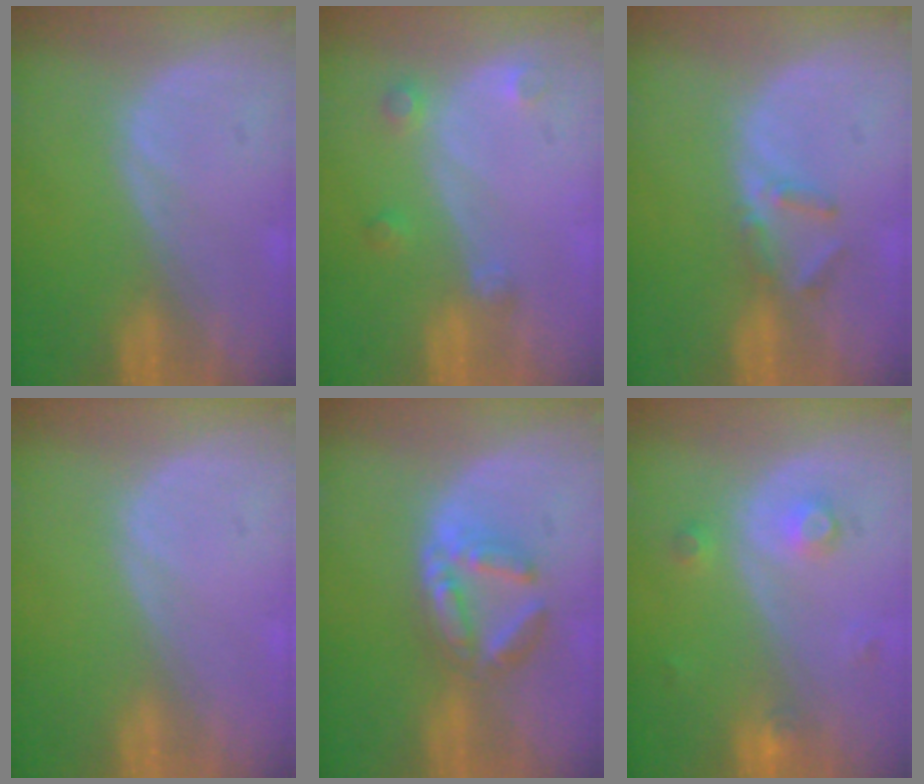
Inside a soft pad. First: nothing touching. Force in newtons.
{"total": 2.7, "press": 2.6, "slide": 0.5}
{"total": 2.9, "press": 2.6, "slide": 1.1}
{"total": 0.0}
{"total": 5.5, "press": 5.4, "slide": 1.1}
{"total": 3.4, "press": 3.0, "slide": 1.6}